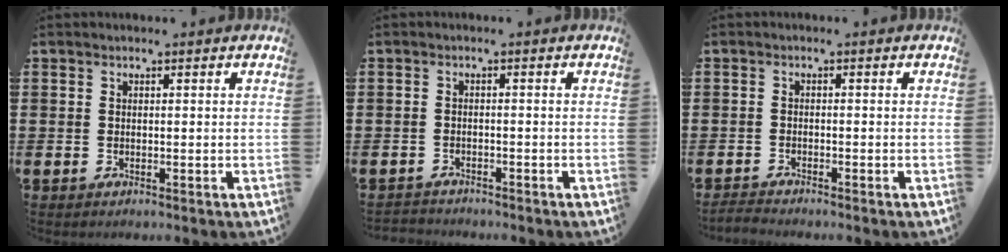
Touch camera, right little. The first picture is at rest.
{"total": 1.2, "force": [-1.2, 0.1, -0.2], "torque": [0.000, 0.004, -0.026]}
{"total": 1.1, "force": [-1.1, 0.0, 0.2], "torque": [-0.006, 0.001, -0.023]}